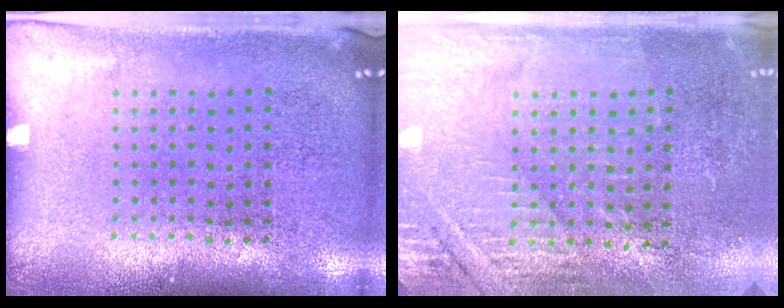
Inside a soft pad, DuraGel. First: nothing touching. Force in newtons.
{"total": 2.9, "press": 2.8, "slide": 0.7}